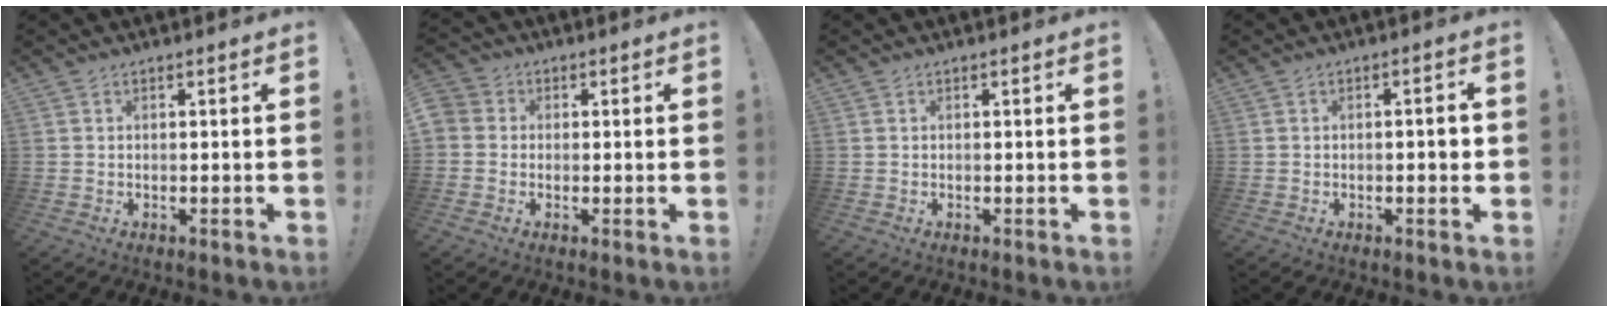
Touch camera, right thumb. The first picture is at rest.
{"total": 3.6, "force": [-0.6, 3.3, 1.3], "torque": [-0.025, 0.007, -0.011]}
{"total": 0.0}
{"total": 2.8, "force": [-0.7, 0.7, 2.6], "torque": [-0.036, 0.005, -0.014]}